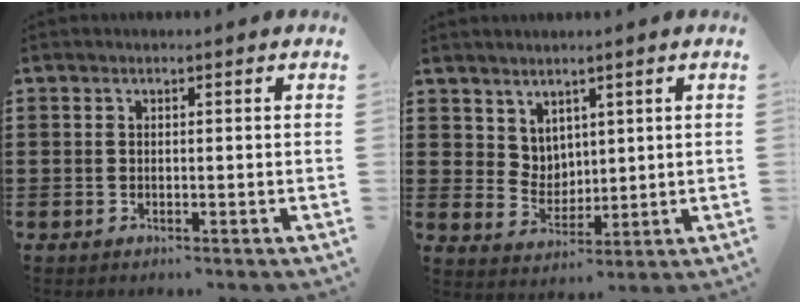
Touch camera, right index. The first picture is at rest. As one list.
[{"total": 4.3, "force": [3.3, 2.7, 0.3], "torque": [-0.022, -0.003, 0.064]}]